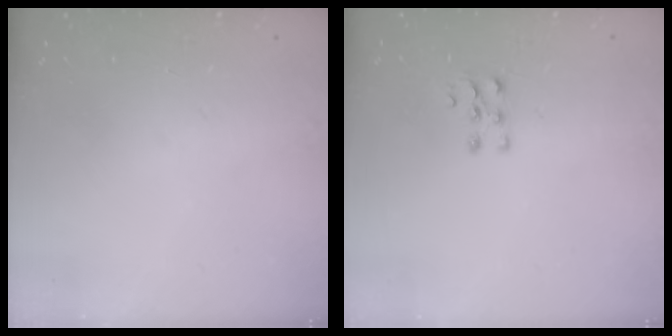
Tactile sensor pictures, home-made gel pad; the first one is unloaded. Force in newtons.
{"total": 5.3, "press": 5.3, "slide": 0.4}